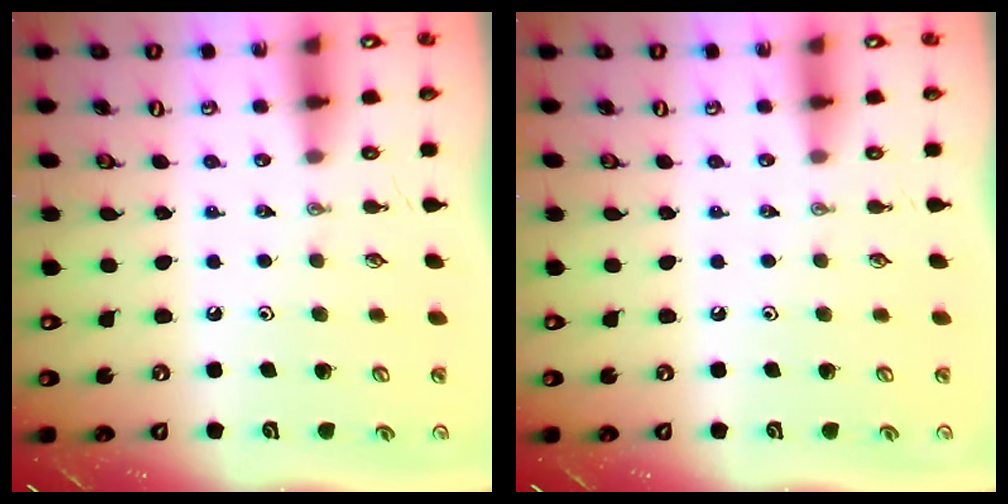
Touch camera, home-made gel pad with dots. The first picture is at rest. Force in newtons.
{"total": 0.0}